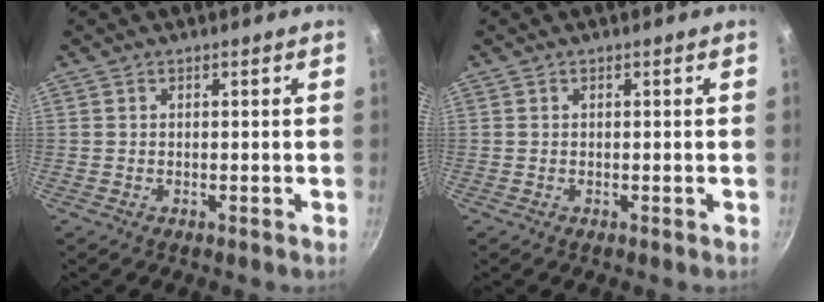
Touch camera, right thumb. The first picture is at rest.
{"total": 0.0}